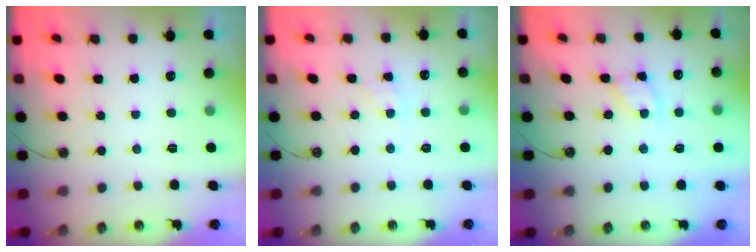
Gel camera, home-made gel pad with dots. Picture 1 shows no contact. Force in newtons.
{"total": 2.8, "press": 2.8, "slide": 0.5}
{"total": 3.0, "press": 3.0, "slide": 0.2}